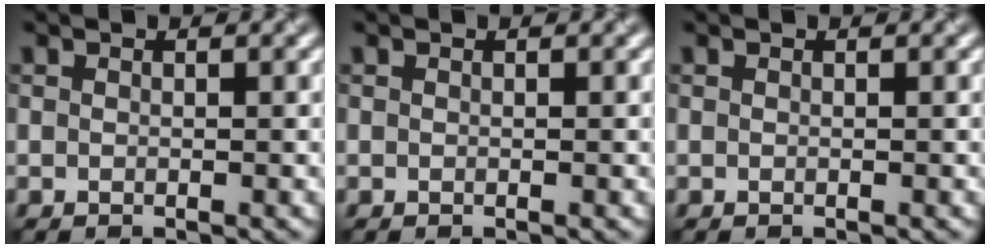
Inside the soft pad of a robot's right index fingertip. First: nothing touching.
{"total": 0.0}
{"total": 0.0}